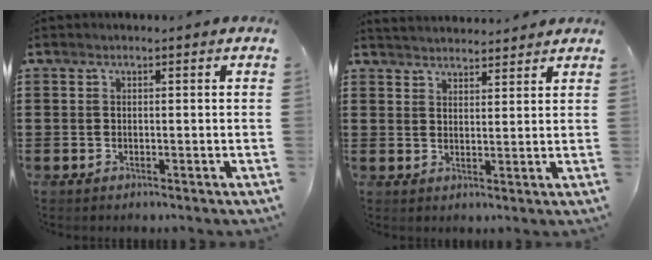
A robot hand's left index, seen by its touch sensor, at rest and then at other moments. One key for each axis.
{"total": 2.9, "fx": 2.9, "fy": 0.1, "fz": -0.2, "tx": -0.005, "ty": -0.006, "tz": 0.054}